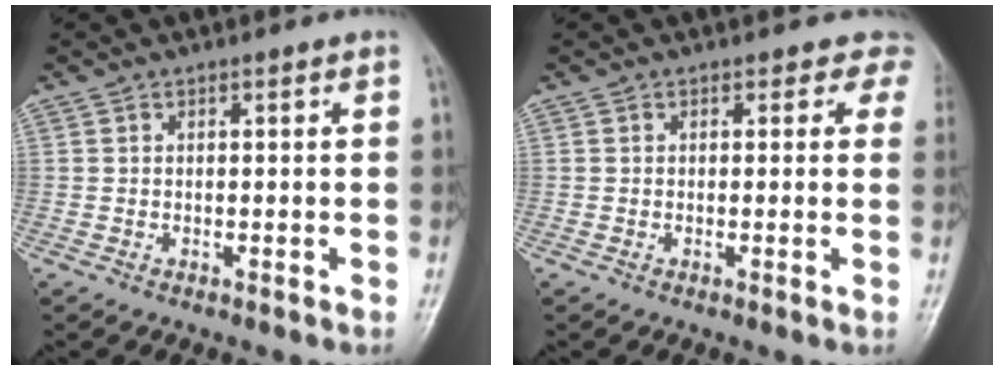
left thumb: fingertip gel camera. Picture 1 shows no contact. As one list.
[{"total": 3.0, "force": [2.1, 2.1, 0.4], "torque": [0.026, -0.008, -0.004]}]